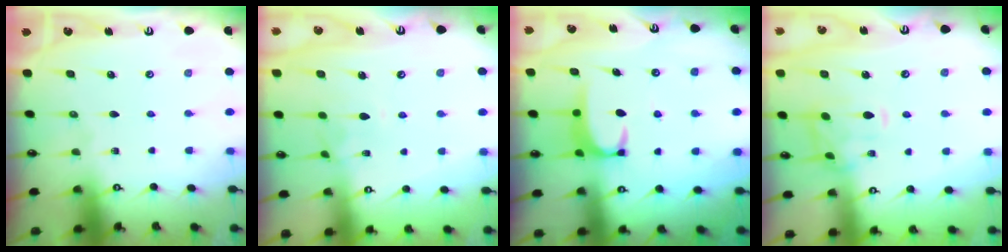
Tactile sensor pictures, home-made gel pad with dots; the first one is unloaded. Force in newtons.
{"total": 1.5, "press": 1.4, "slide": 0.5}
{"total": 1.9, "press": 1.8, "slide": 0.5}
{"total": 1.3, "press": 1.2, "slide": 0.4}